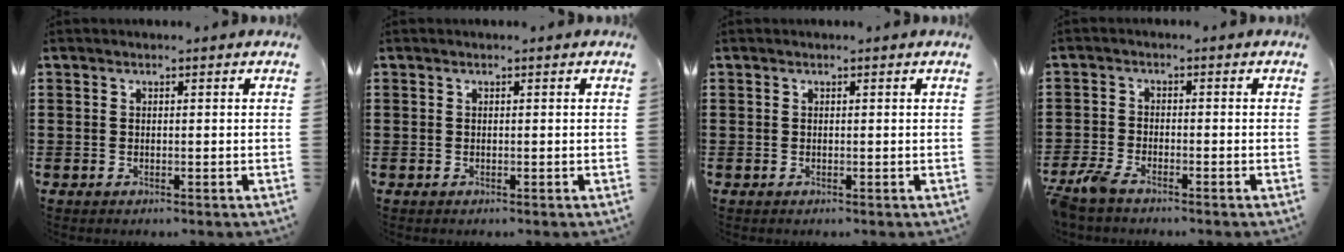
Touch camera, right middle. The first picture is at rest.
{"total": 0.0}
{"total": 0.0}
{"total": 3.4, "force": [-3.0, 0.8, 1.5], "torque": [-0.055, -0.005, -0.067]}